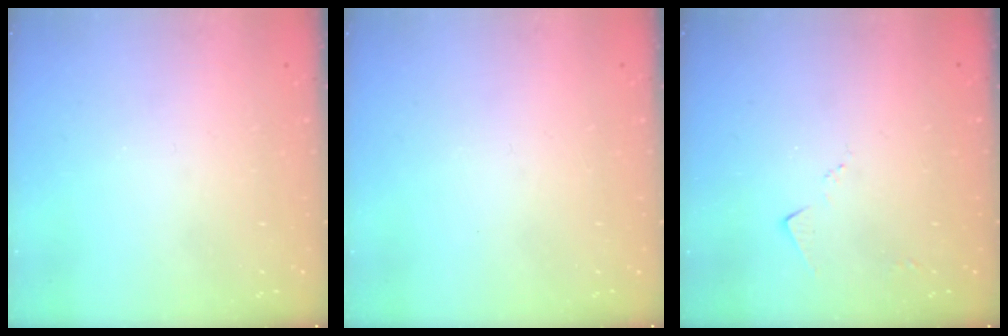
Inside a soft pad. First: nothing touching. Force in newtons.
{"total": 0.0}
{"total": 3.8, "press": 3.7, "slide": 0.4}